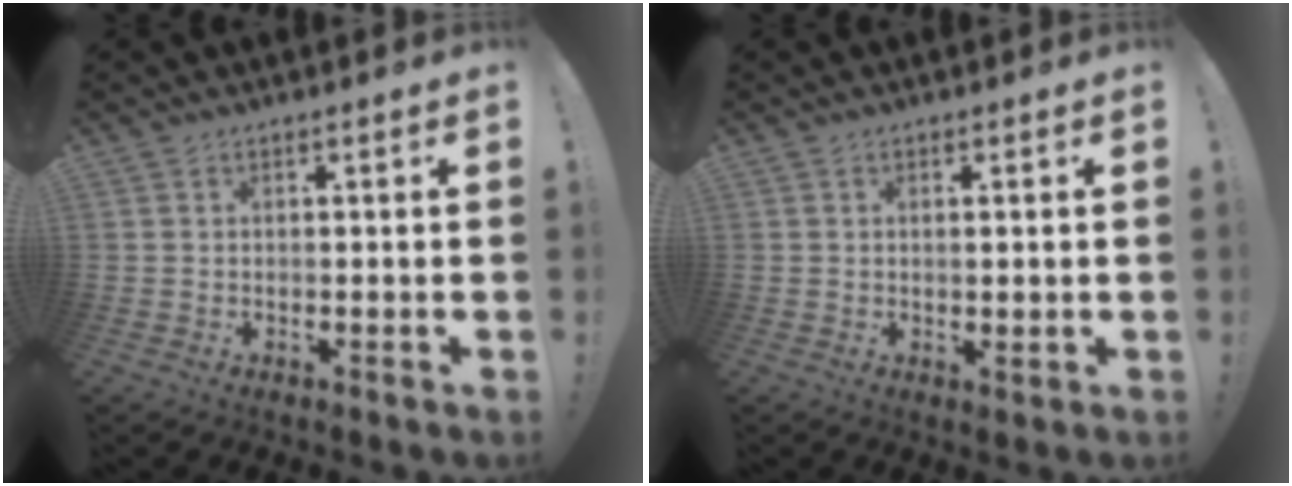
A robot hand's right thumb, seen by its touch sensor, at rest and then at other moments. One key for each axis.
{"total": 1.4, "fx": 0.5, "fy": 0.4, "fz": 1.3, "tx": -0.011, "ty": -0.007, "tz": 0.006}